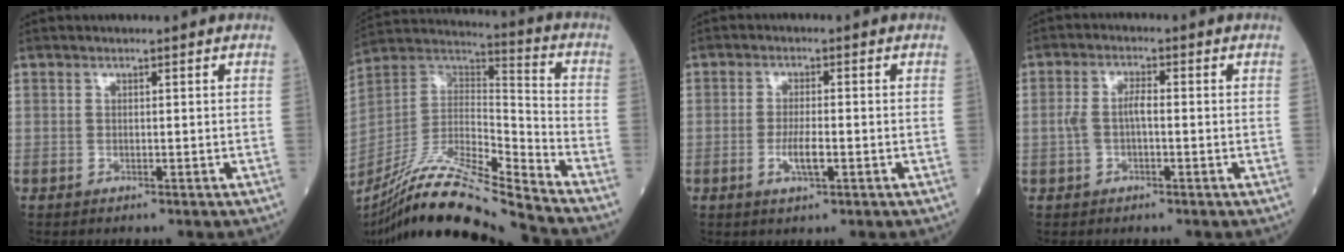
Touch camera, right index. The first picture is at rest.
{"total": 20.8, "force": [-18.0, -0.7, 10.2], "torque": [-0.215, -0.003, -0.334]}
{"total": 3.6, "force": [-1.1, 0.7, 3.4], "torque": [-0.063, -0.002, -0.019]}
{"total": 3.7, "force": [-0.3, 1.5, 3.4], "torque": [-0.083, 0.016, -0.005]}